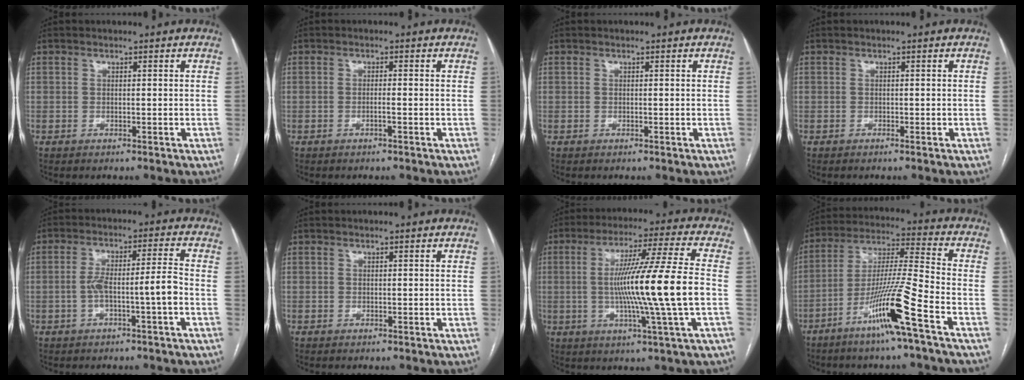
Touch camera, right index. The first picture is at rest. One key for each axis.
{"total": 1.3, "fx": -0.6, "fy": -0.1, "fz": 1.1, "tx": -0.022, "ty": 0.000, "tz": -0.010}
{"total": 0.0}
{"total": 0.0}
{"total": 6.6, "fx": -2.0, "fy": 0.1, "fz": 6.3, "tx": -0.119, "ty": 0.024, "tz": -0.029}
{"total": 0.0}
{"total": 15.6, "fx": -1.4, "fy": -2.0, "fz": 15.4, "tx": -0.268, "ty": -0.005, "tz": -0.028}
{"total": 13.8, "fx": -7.3, "fy": -1.4, "fz": 11.6, "tx": -0.224, "ty": -0.017, "tz": -0.141}